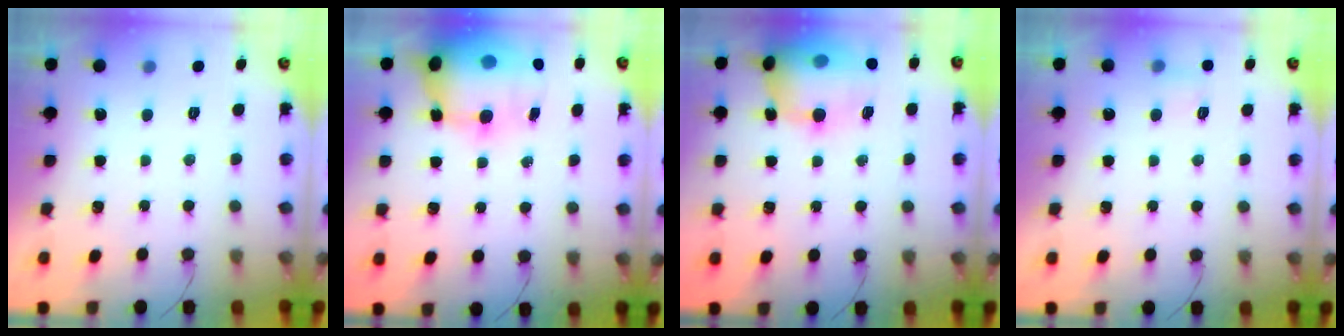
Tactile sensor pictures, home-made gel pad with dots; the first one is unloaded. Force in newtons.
{"total": 19.6, "press": 17.7, "slide": 8.5}
{"total": 16.5, "press": 16.2, "slide": 3.3}
{"total": 2.8, "press": 2.6, "slide": 1.1}